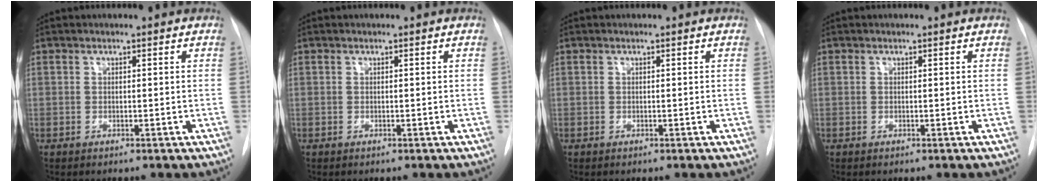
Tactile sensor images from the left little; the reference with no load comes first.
{"total": 0.0}
{"total": 0.0}
{"total": 0.0}